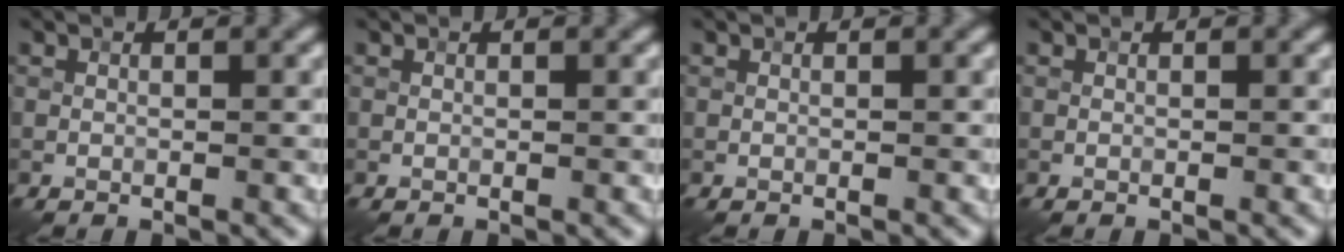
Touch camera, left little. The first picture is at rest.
{"total": 0.0}
{"total": 0.0}
{"total": 0.0}